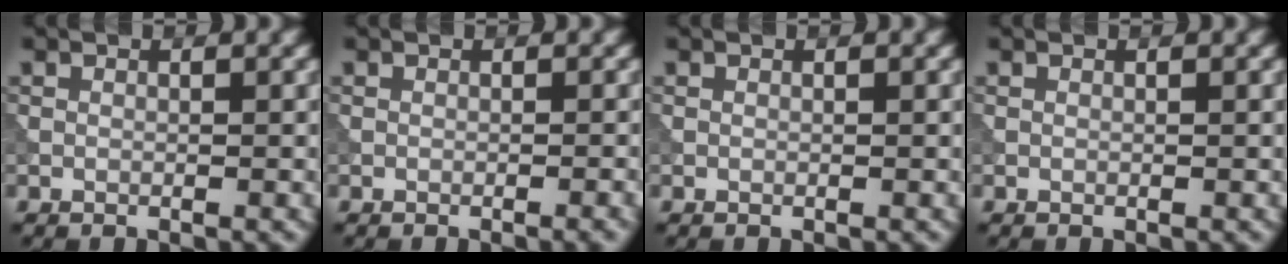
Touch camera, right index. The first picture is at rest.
{"total": 0.7, "force": [-0.2, 0.2, 0.6], "torque": [-0.004, 0.001, -0.006]}
{"total": 0.0}
{"total": 0.0}